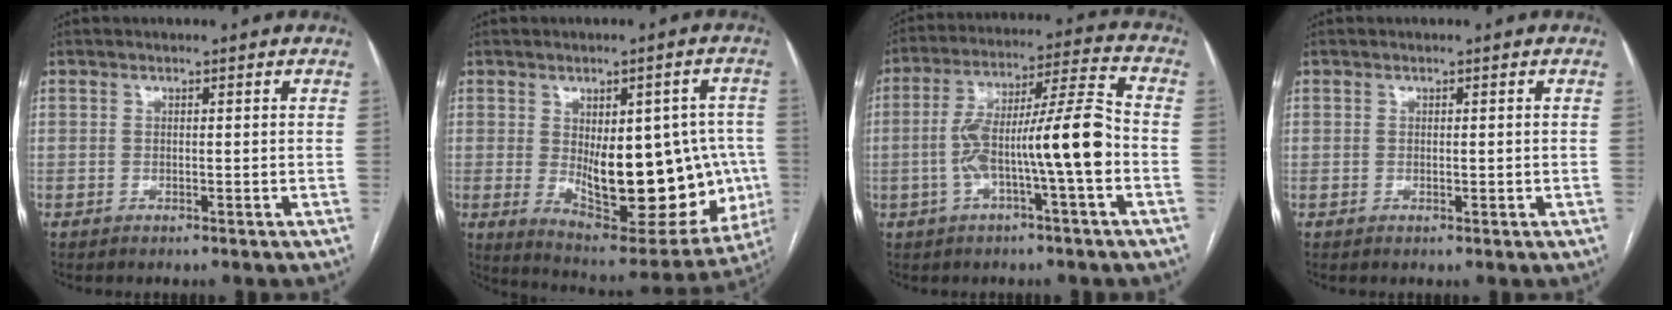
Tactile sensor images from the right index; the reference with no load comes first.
{"total": 20.7, "force": [-1.7, 8.8, 18.6], "torque": [-0.238, 0.005, 0.008]}
{"total": 13.3, "force": [-2.9, 0.6, 13.0], "torque": [-0.232, 0.026, -0.050]}
{"total": 0.6, "force": [0.0, 0.2, 0.5], "torque": [-0.009, -0.003, 0.003]}